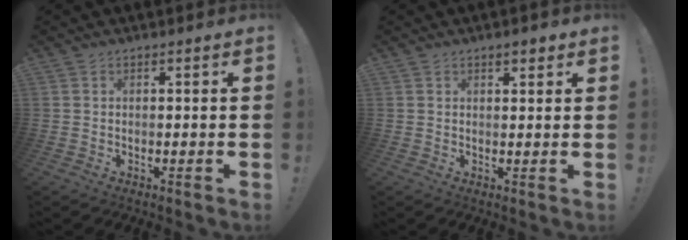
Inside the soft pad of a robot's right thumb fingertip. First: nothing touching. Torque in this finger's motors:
{"motor_torque": [-0.16, 0.29, 0.47, 0.05, -0.08]}